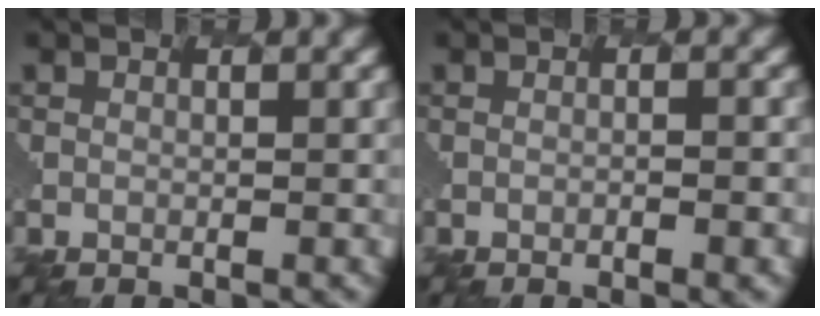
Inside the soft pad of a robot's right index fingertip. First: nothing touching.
{"total": 1.6, "force": [-0.5, 0.3, 1.4], "torque": [-0.023, 0.005, -0.003]}